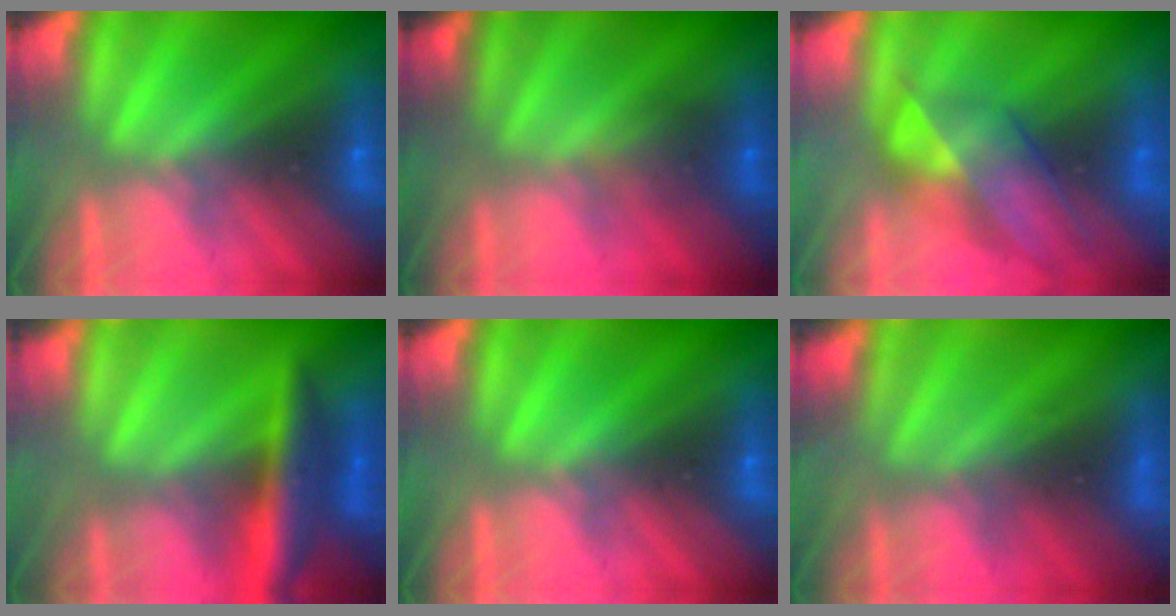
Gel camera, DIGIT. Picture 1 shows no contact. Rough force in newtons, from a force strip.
{"total": 1.4}
{"total": 4.3}
{"total": 6.2}
{"total": 0.0}
{"total": 6.1}